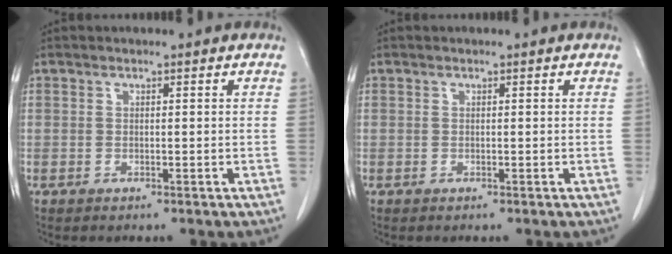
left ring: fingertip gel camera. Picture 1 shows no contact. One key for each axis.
{"total": 0.0}